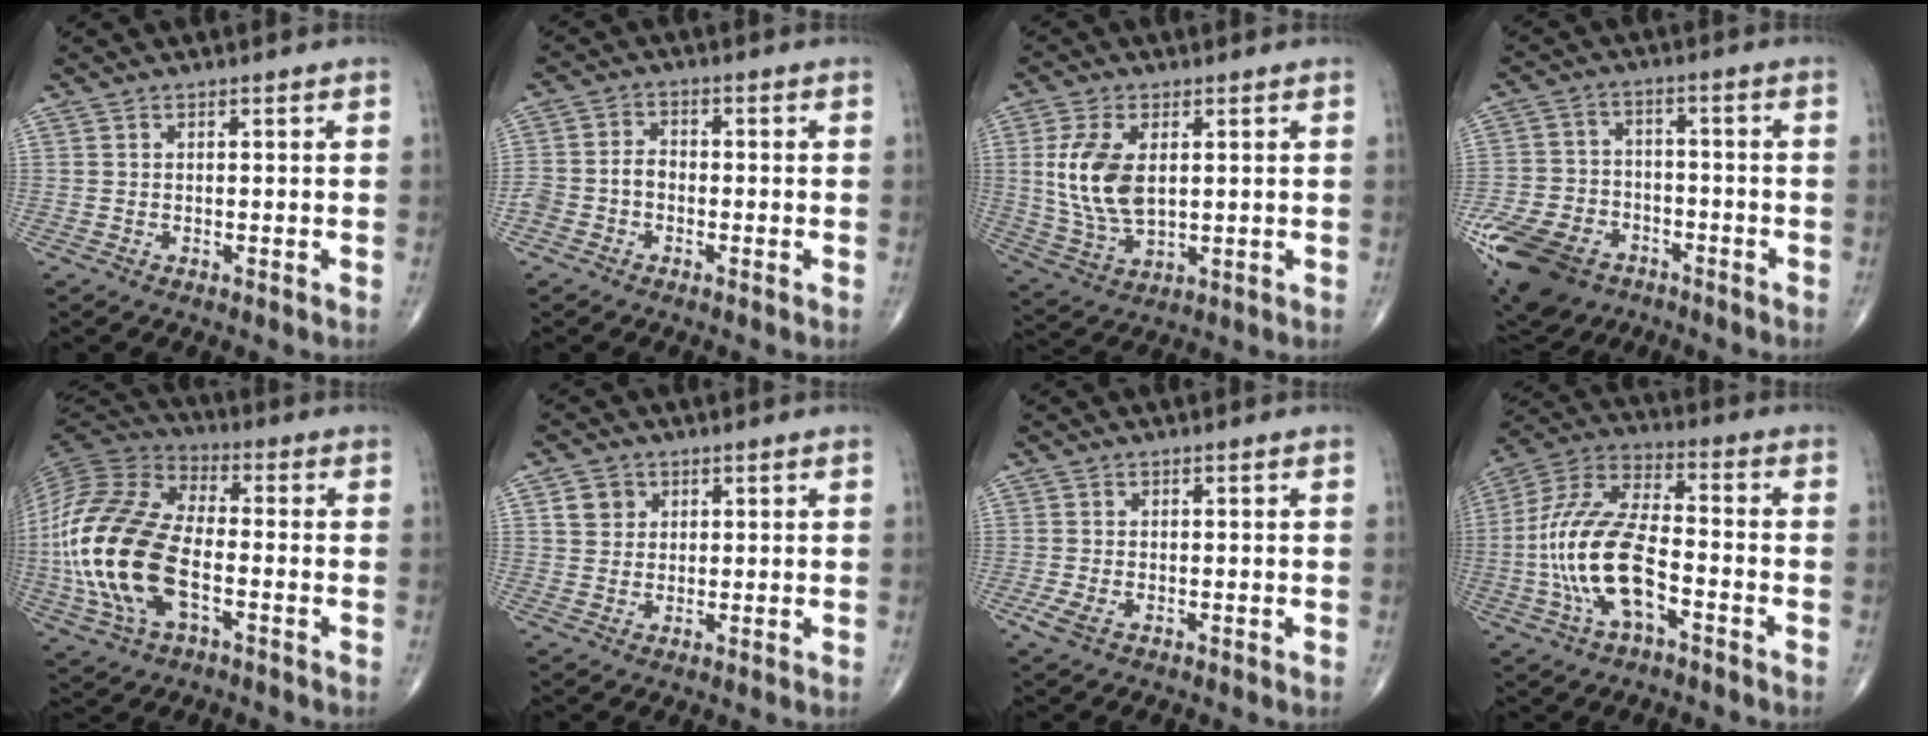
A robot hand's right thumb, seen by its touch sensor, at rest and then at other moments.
{"total": 4.6, "force": [-1.6, 3.5, 2.6], "torque": [-0.048, 0.021, -0.035]}
{"total": 11.4, "force": [1.7, 6.3, 9.4], "torque": [-0.194, -0.012, 0.042]}
{"total": 18.2, "force": [-9.6, 12.4, 9.3], "torque": [-0.201, 0.031, -0.163]}
{"total": 22.9, "force": [-4.4, 12.2, 18.8], "torque": [-0.415, 0.009, -0.083]}
{"total": 4.0, "force": [1.4, 3.5, 1.3], "torque": [-0.007, -0.002, 0.023]}
{"total": 2.8, "force": [-1.1, 1.5, 2.0], "torque": [-0.052, -0.002, -0.020]}
{"total": 17.2, "force": [-4.5, 7.9, 14.7], "torque": [-0.306, 0.039, -0.086]}